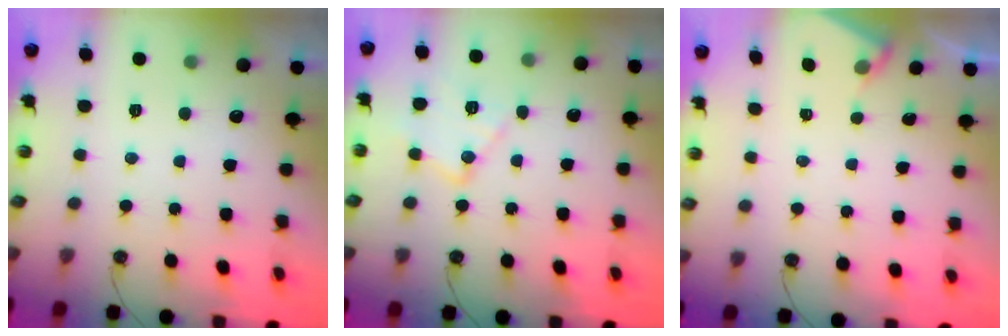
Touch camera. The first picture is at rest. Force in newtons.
{"total": 13.3, "press": 13.3, "slide": 0.6}
{"total": 3.0, "press": 2.9, "slide": 0.4}